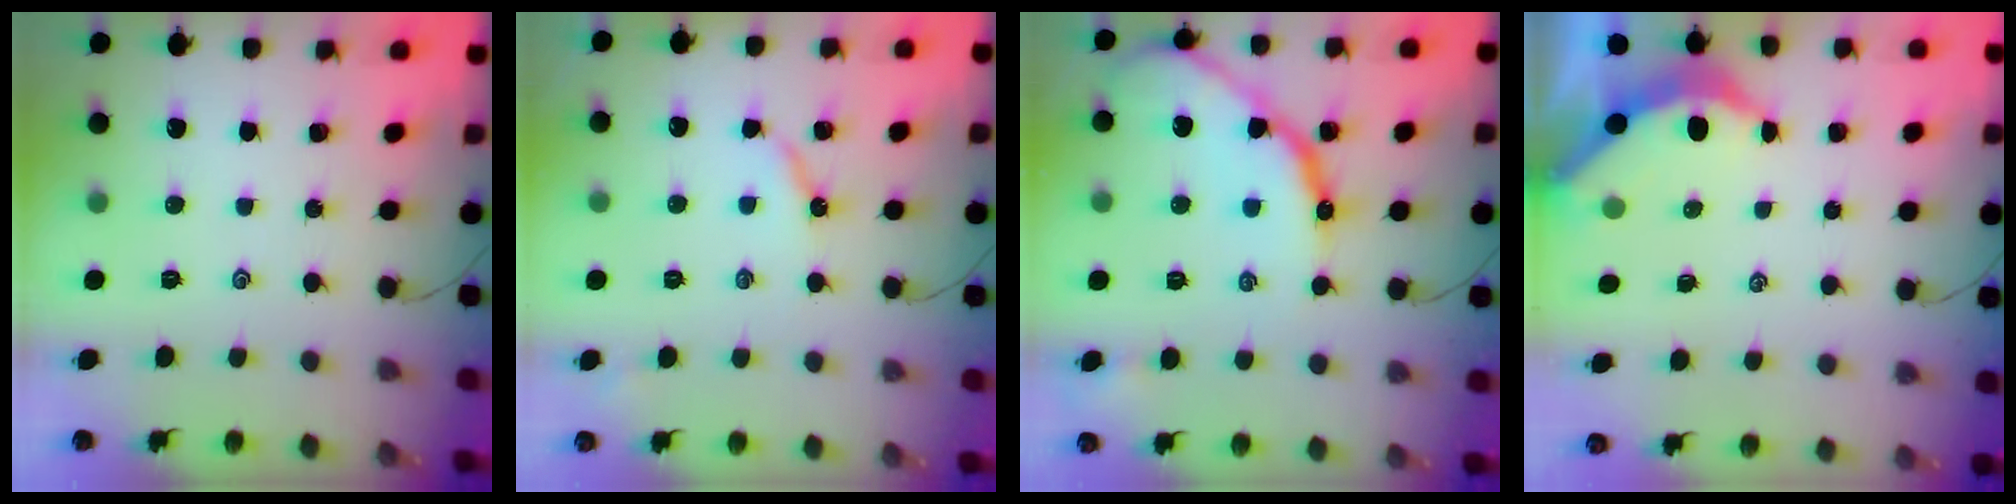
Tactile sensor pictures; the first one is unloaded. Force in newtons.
{"total": 4.5, "press": 4.4, "slide": 0.2}
{"total": 14.2, "press": 14.2, "slide": 1.0}
{"total": 3.5, "press": 3.5, "slide": 0.4}